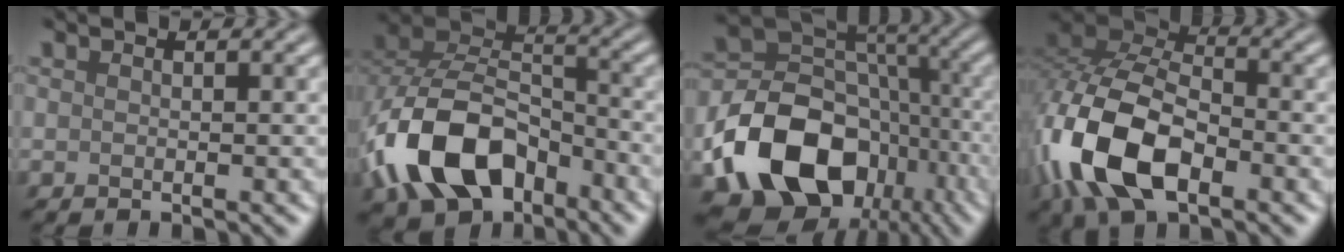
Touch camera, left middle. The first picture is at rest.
{"total": 11.3, "force": [-4.9, 7.2, 7.3], "torque": [-0.144, 0.006, -0.096]}
{"total": 14.3, "force": [-5.7, 10.4, 8.1], "torque": [-0.162, -0.012, -0.096]}
{"total": 11.4, "force": [-4.5, 6.1, 8.4], "torque": [-0.192, 0.001, -0.094]}